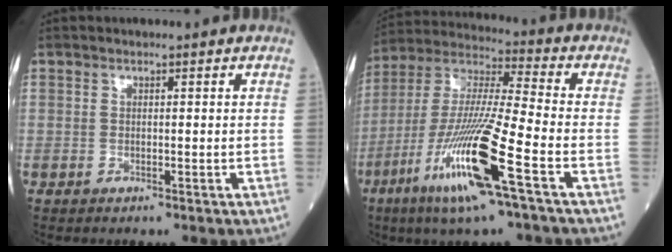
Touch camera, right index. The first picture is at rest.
{"total": 17.7, "force": [-7.9, 0.1, 15.8], "torque": [-0.335, -0.031, -0.153]}